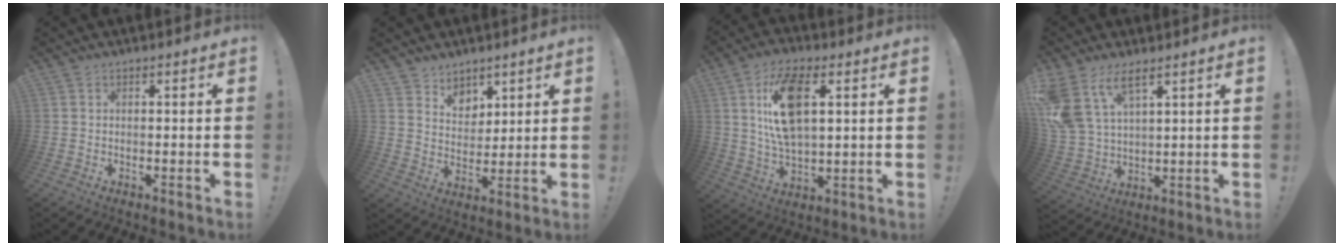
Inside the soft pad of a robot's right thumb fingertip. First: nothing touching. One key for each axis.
{"total": 7.1, "fx": 5.4, "fy": 4.6, "fz": 0.5, "tx": -0.007, "ty": -0.048, "tz": 0.105}
{"total": 15.5, "fx": 4.6, "fy": 7.9, "fz": 12.5, "tx": -0.237, "ty": 0.001, "tz": 0.081}
{"total": 11.3, "fx": 7.3, "fy": 5.1, "fz": 6.9, "tx": -0.156, "ty": -0.033, "tz": 0.141}